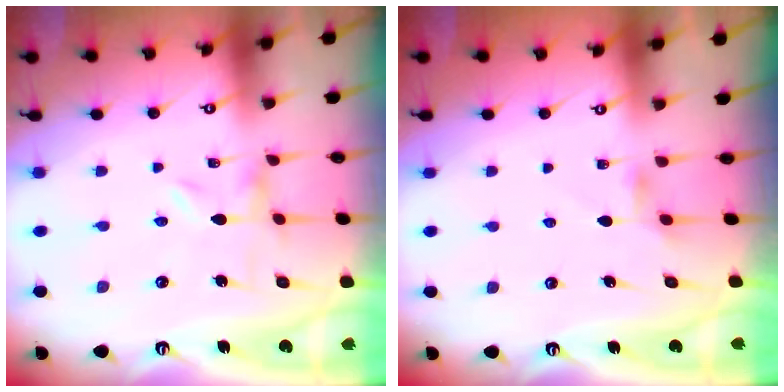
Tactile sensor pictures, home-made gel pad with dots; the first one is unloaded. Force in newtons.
{"total": 2.2, "press": 2.1, "slide": 0.4}